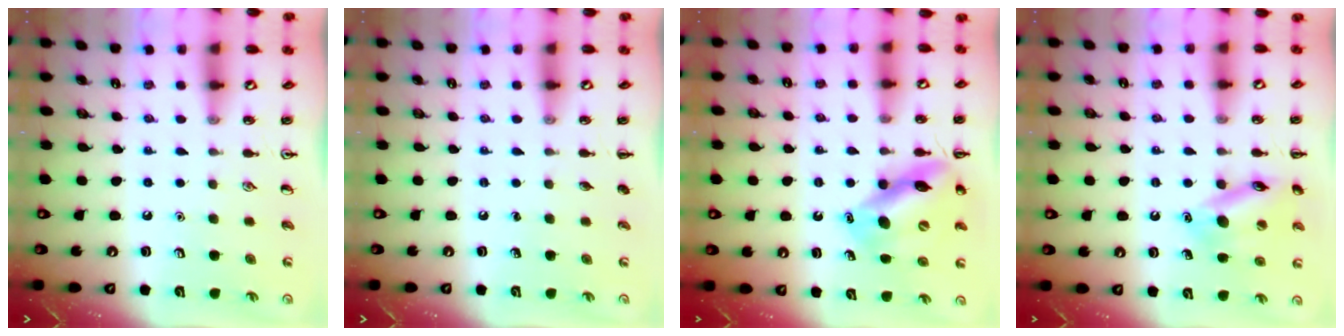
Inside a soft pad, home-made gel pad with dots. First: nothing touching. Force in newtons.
{"total": 0.0}
{"total": 13.2, "press": 12.9, "slide": 3.2}
{"total": 14.2, "press": 14.2, "slide": 1.4}